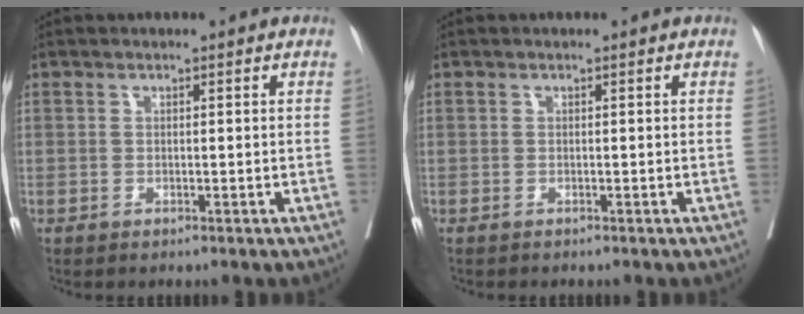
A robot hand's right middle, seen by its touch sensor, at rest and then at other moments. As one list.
[{"total": 0.0}]